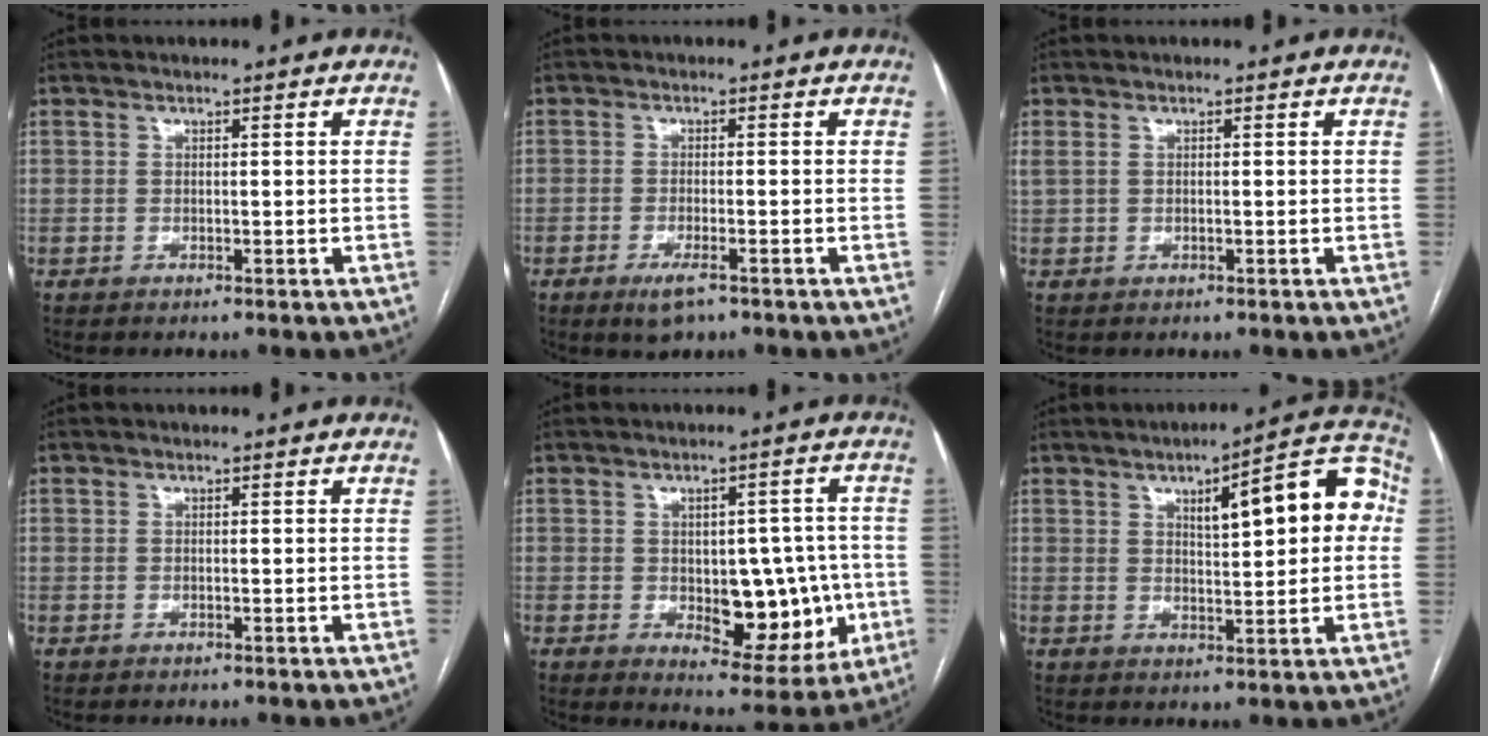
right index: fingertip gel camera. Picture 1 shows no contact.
{"total": 3.7, "force": [-2.3, 1.1, 2.7], "torque": [-0.051, -0.004, -0.035]}
{"total": 1.1, "force": [0.4, 0.6, 0.8], "torque": [-0.032, 0.014, 0.017]}
{"total": 0.0}
{"total": 11.7, "force": [-1.9, 6.0, 9.9], "torque": [-0.111, 0.012, -0.008]}
{"total": 13.4, "force": [3.3, 3.4, 12.5], "torque": [-0.159, 0.036, 0.040]}